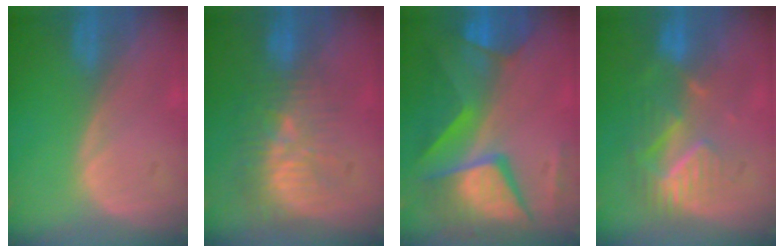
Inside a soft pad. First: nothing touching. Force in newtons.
{"total": 9.7, "press": 8.9, "slide": 3.8}
{"total": 11.8, "press": 11.7, "slide": 1.2}
{"total": 9.0, "press": 7.9, "slide": 4.4}